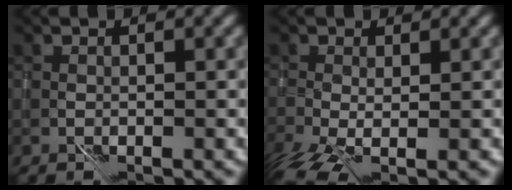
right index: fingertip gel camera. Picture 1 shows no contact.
{"total": 5.3, "force": [-2.0, 2.0, 4.5], "torque": [-0.085, -0.024, -0.028]}